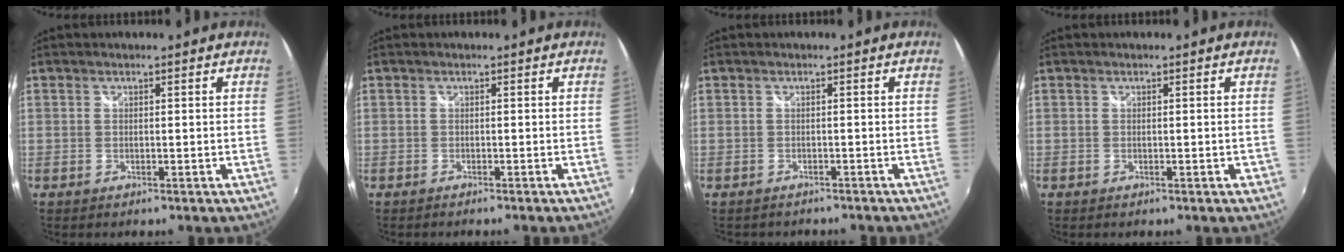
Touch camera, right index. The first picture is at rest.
{"total": 0.8, "force": [-0.8, -0.1, 0.3], "torque": [-0.003, -0.004, -0.013]}
{"total": 1.7, "force": [-1.3, 1.0, 0.1], "torque": [-0.007, 0.000, -0.019]}
{"total": 0.7, "force": [-0.2, 0.4, 0.5], "torque": [-0.004, 0.005, 0.002]}